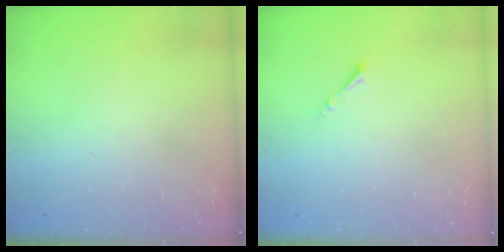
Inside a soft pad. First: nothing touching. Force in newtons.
{"total": 1.1, "press": 1.0, "slide": 0.3}